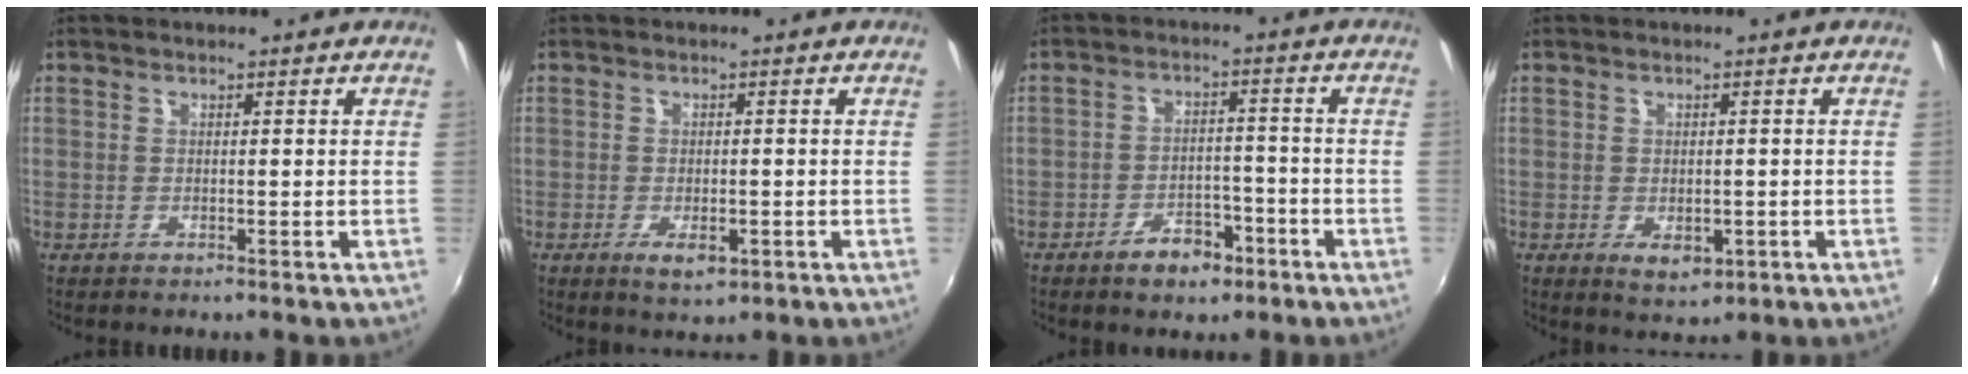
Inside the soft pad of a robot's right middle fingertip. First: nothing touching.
{"total": 3.7, "force": [-1.5, 1.6, 3.0], "torque": [-0.059, -0.008, -0.021]}
{"total": 6.1, "force": [-4.0, 3.2, 3.3], "torque": [-0.067, 0.011, -0.052]}
{"total": 4.0, "force": [-1.2, 2.4, 2.9], "torque": [-0.050, -0.010, -0.012]}